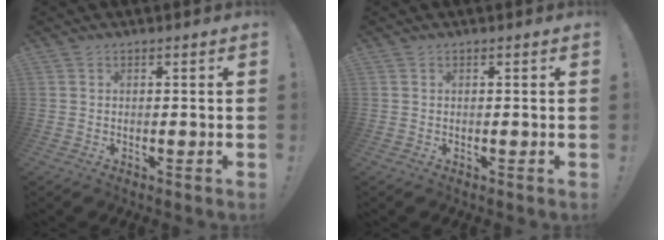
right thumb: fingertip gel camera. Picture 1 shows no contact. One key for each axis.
{"total": 0.0}